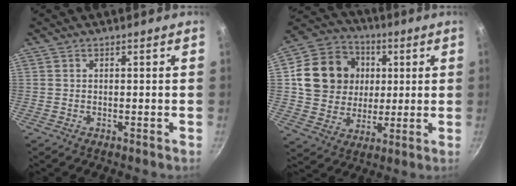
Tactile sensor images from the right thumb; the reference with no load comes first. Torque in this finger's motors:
{"motor_torque": [0.86, 3.02, 0.54, -0.68, 0.08]}